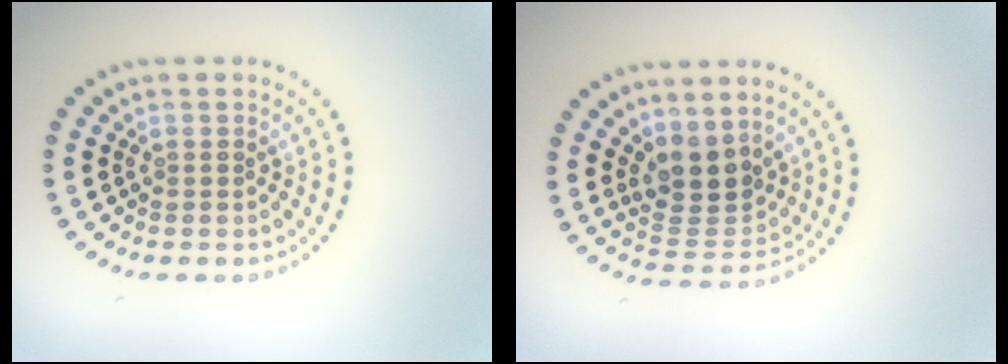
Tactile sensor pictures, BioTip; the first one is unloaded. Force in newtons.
{"total": 3.9, "press": 3.3, "slide": 1.9}